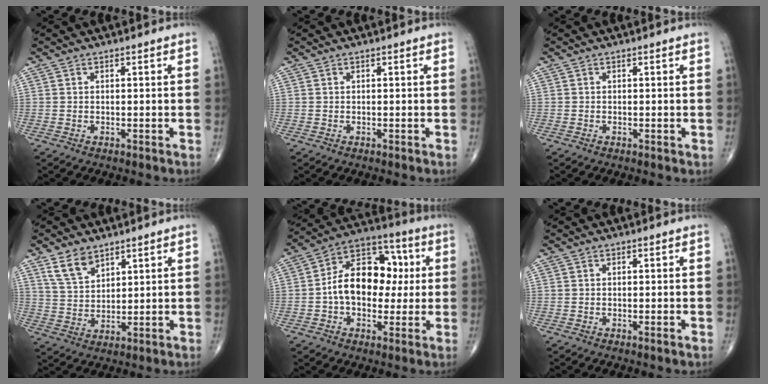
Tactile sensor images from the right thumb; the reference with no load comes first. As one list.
[{"total": 0.0}, {"total": 0.0}, {"total": 6.4, "force": [4.4, 3.5, 3.1], "torque": [-0.047, -0.024, 0.093]}, {"total": 15.9, "force": [0.6, 10.9, 11.6], "torque": [-0.146, 0.036, 0.000]}, {"total": 0.7, "force": [-0.2, 0.0, 0.7], "torque": [-0.012, -0.002, -0.002]}]